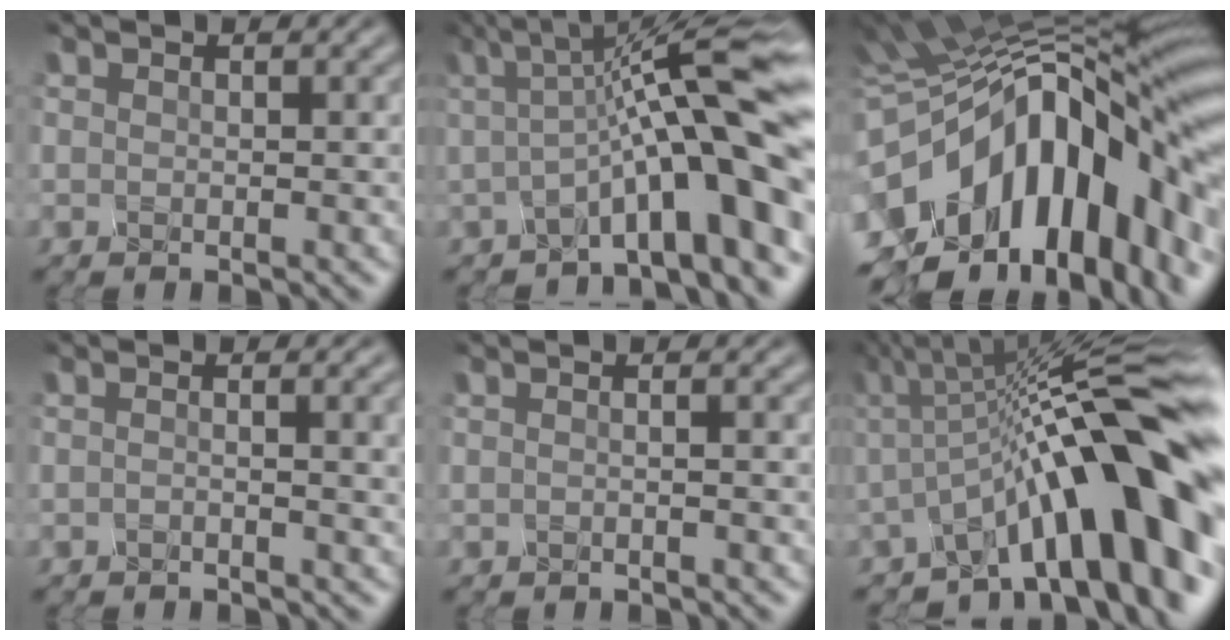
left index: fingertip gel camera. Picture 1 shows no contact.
{"total": 11.1, "force": [-0.9, 1.9, 10.9], "torque": [-0.139, 0.027, -0.026]}
{"total": 19.3, "force": [-3.1, 10.1, 16.1], "torque": [-0.264, -0.002, -0.063]}
{"total": 4.7, "force": [0.5, 2.1, 4.2], "torque": [-0.031, 0.022, -0.024]}
{"total": 2.5, "force": [0.7, 1.4, 1.9], "torque": [-0.016, 0.015, -0.014]}
{"total": 14.5, "force": [-3.2, 3.7, 13.7], "torque": [-0.165, 0.025, -0.064]}